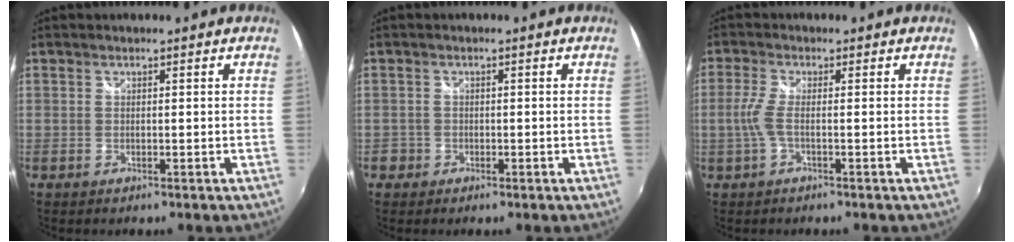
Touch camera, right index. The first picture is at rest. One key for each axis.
{"total": 2.0, "fx": -0.9, "fy": 1.7, "fz": 0.0, "tx": -0.004, "ty": 0.007, "tz": -0.014}
{"total": 3.3, "fx": -0.8, "fy": 0.3, "fz": 3.2, "tx": -0.080, "ty": -0.001, "tz": -0.016}